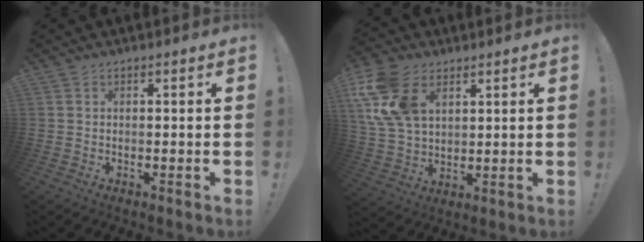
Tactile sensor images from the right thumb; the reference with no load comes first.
{"total": 17.1, "force": [6.6, 11.5, 10.7], "torque": [-0.220, -0.021, 0.126]}